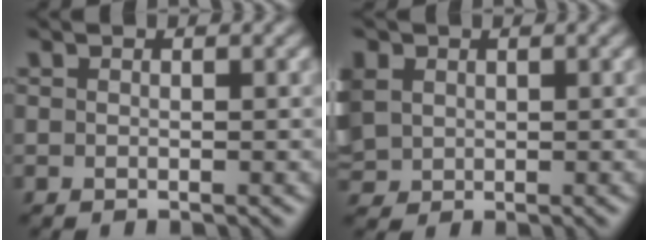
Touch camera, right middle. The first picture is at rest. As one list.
[{"total": 5.7, "force": [1.8, 4.5, 3.1], "torque": [-0.112, 0.022, 0.034]}]